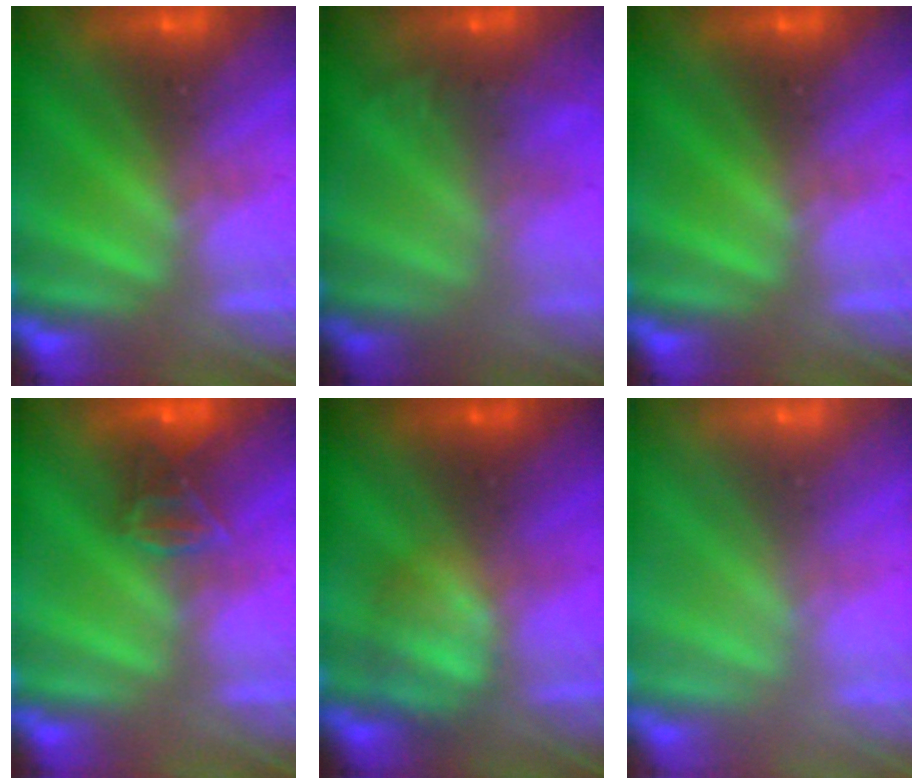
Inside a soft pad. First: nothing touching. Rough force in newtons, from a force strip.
{"total": 7.5}
{"total": 0.0}
{"total": 2.8}
{"total": 2.4}
{"total": 2.8}